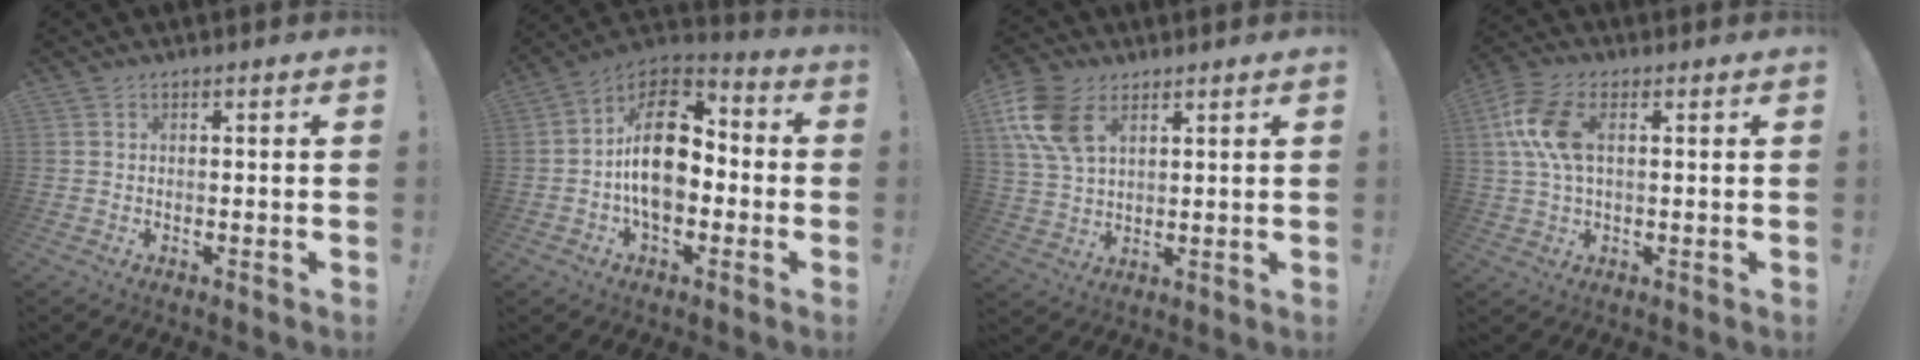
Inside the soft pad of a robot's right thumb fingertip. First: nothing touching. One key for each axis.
{"total": 19.7, "fx": -0.6, "fy": 12.3, "fz": 15.3, "tx": -0.257, "ty": 0.024, "tz": -0.005}
{"total": 12.8, "fx": 5.7, "fy": 7.8, "fz": 8.3, "tx": -0.179, "ty": -0.013, "tz": 0.110}
{"total": 11.2, "fx": 2.5, "fy": 5.7, "fz": 9.3, "tx": -0.192, "ty": 0.002, "tz": 0.047}